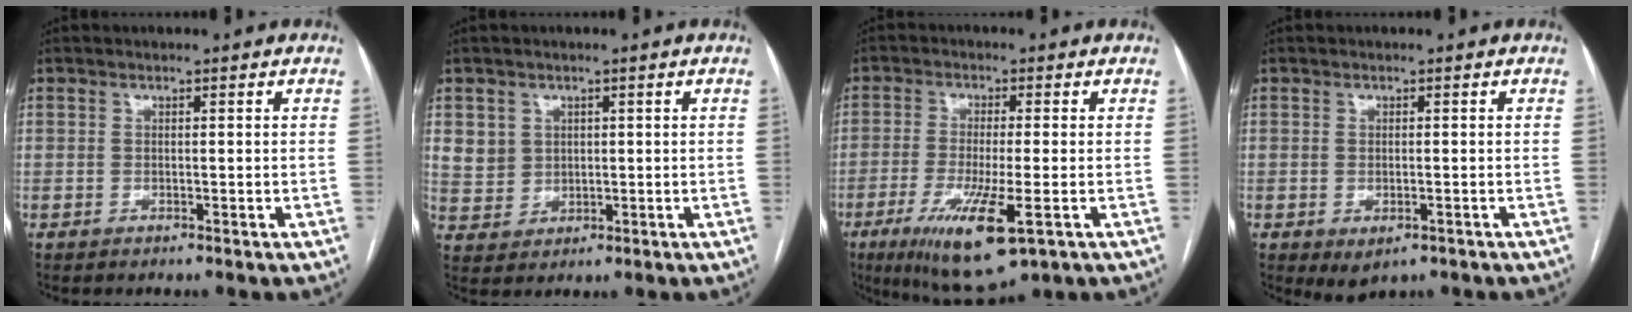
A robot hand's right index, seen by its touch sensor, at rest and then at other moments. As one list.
[{"total": 4.6, "force": [1.7, 4.3, 0.8], "torque": [-0.015, 0.007, 0.044]}, {"total": 11.7, "force": [-5.0, 1.8, 10.4], "torque": [-0.193, -0.036, -0.079]}, {"total": 3.0, "force": [-1.3, 1.6, 2.2], "torque": [-0.033, -0.005, -0.007]}]